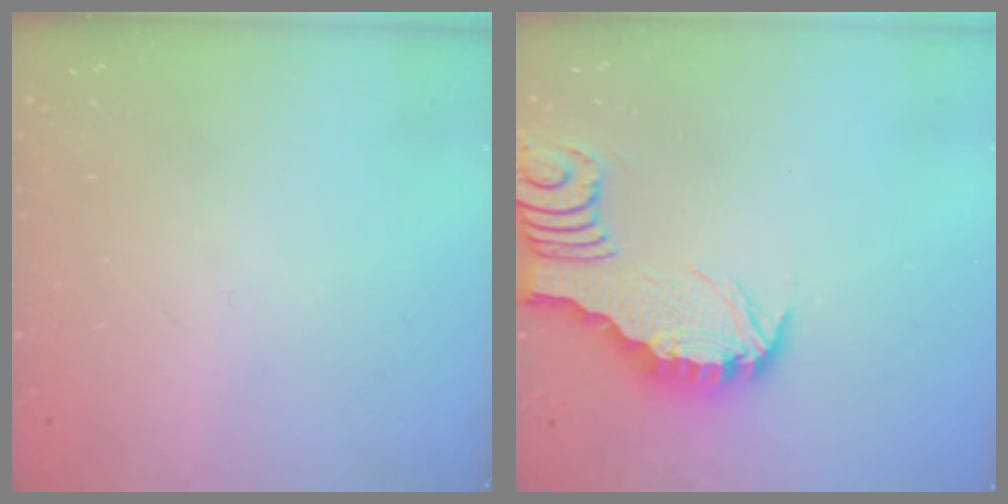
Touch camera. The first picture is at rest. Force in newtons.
{"total": 3.1, "press": 3.1, "slide": 0.3}